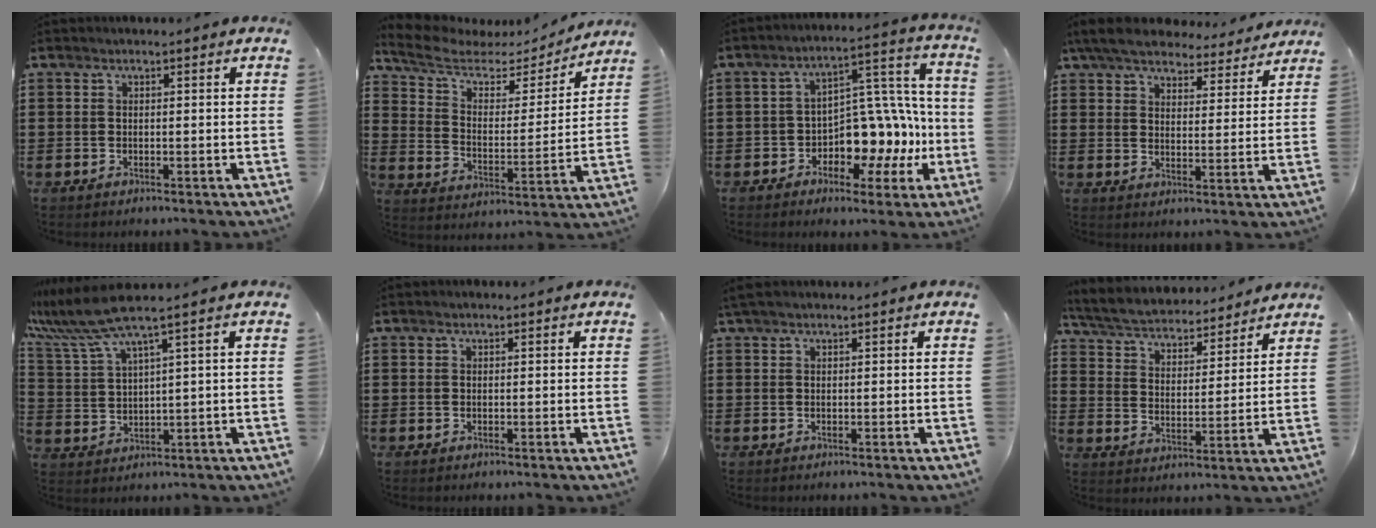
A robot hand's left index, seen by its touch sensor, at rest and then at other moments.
{"total": 6.2, "force": [4.8, 2.9, 2.7], "torque": [-0.080, -0.021, 0.079]}
{"total": 8.3, "force": [-2.1, 5.9, 5.4], "torque": [-0.102, -0.011, -0.034]}
{"total": 6.7, "force": [6.2, 1.1, 2.1], "torque": [-0.069, -0.030, 0.111]}
{"total": 6.7, "force": [4.9, 0.1, 4.6], "torque": [-0.122, -0.024, 0.082]}
{"total": 0.0}
{"total": 0.8, "force": [0.4, 0.1, 0.6], "torque": [-0.013, 0.001, 0.009]}
{"total": 4.8, "force": [4.7, 0.5, 1.0], "torque": [-0.045, -0.032, 0.076]}